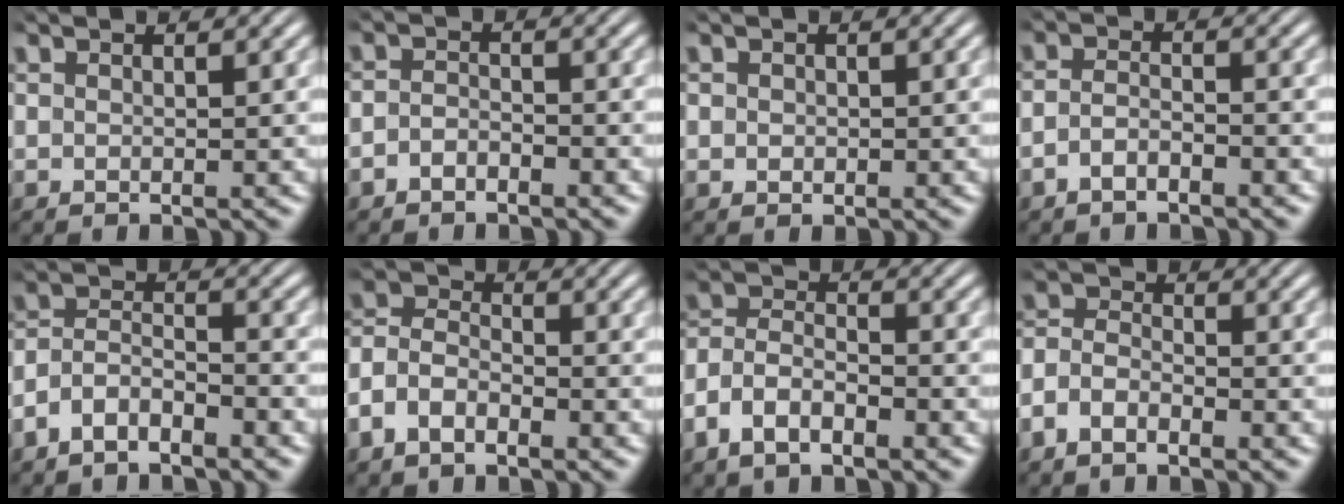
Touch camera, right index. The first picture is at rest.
{"total": 2.0, "force": [-1.8, 0.9, 0.3], "torque": [-0.007, -0.011, -0.031]}
{"total": 0.6, "force": [-0.1, 0.5, 0.4], "torque": [-0.013, -0.011, 0.007]}
{"total": 2.5, "force": [-2.1, 0.9, 1.0], "torque": [-0.022, -0.009, -0.035]}
{"total": 5.3, "force": [-3.3, 3.7, 1.7], "torque": [-0.038, -0.014, -0.063]}
{"total": 6.0, "force": [-1.8, 5.0, 2.6], "torque": [-0.062, -0.014, -0.039]}
{"total": 6.0, "force": [-2.6, 4.7, 2.6], "torque": [-0.063, -0.017, -0.050]}
{"total": 4.3, "force": [-2.0, 3.4, 1.8], "torque": [-0.042, -0.014, -0.039]}